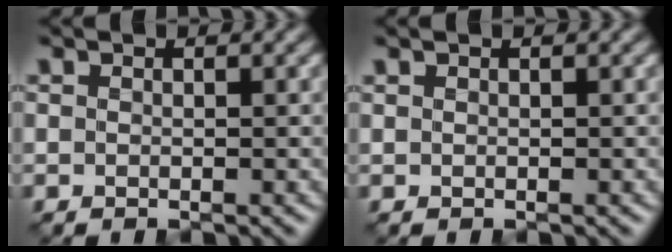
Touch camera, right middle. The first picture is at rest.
{"total": 0.0}